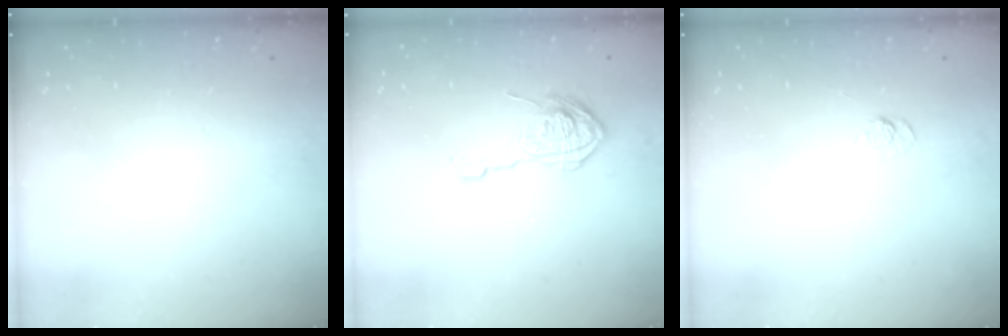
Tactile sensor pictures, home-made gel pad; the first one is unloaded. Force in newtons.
{"total": 14.0, "press": 14.0, "slide": 0.6}
{"total": 3.6, "press": 3.3, "slide": 1.4}